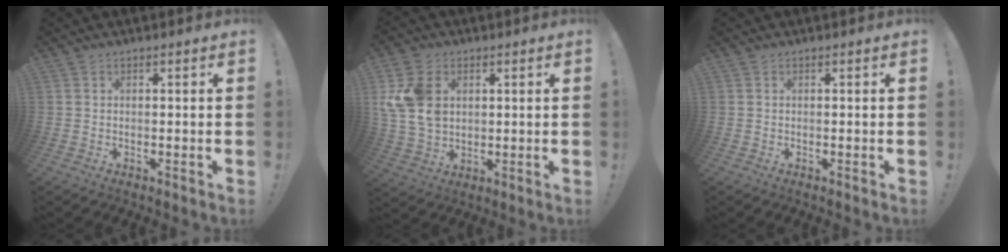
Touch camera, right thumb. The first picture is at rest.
{"total": 12.7, "force": [3.5, 9.6, 7.6], "torque": [-0.155, -0.009, 0.068]}
{"total": 0.0}